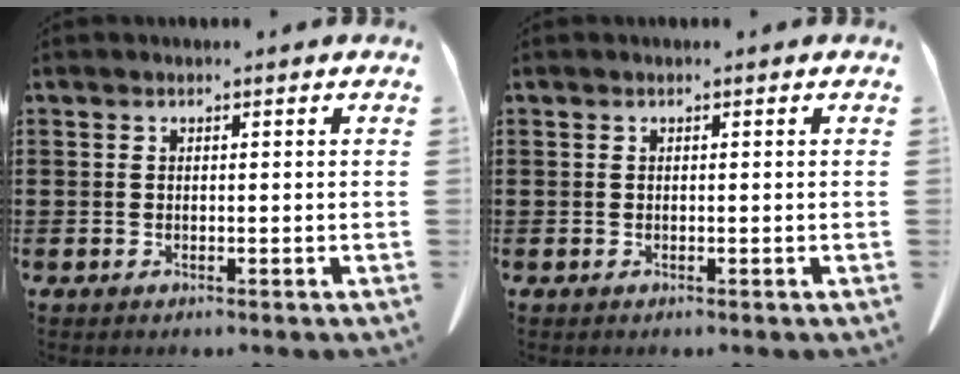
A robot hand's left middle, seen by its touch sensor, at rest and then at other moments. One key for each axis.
{"total": 0.0}